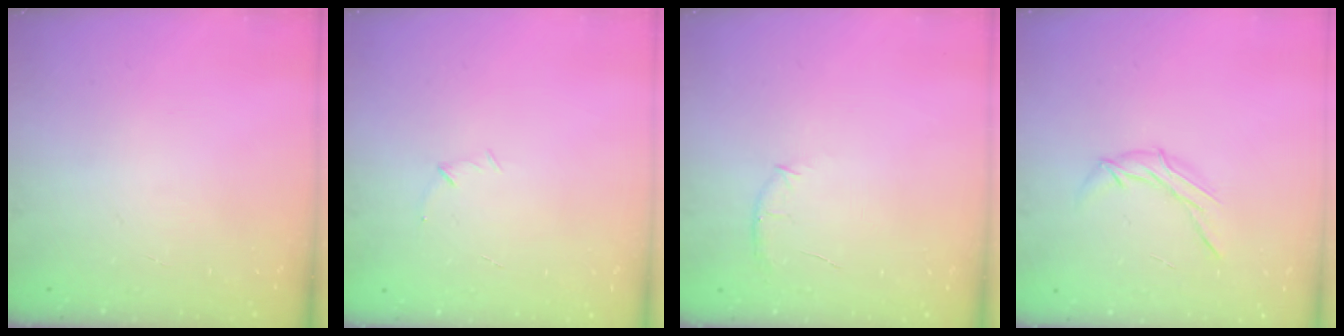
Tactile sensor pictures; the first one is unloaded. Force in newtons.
{"total": 3.9, "press": 3.8, "slide": 1.1}
{"total": 5.5, "press": 5.2, "slide": 1.5}
{"total": 6.6, "press": 6.6, "slide": 0.2}